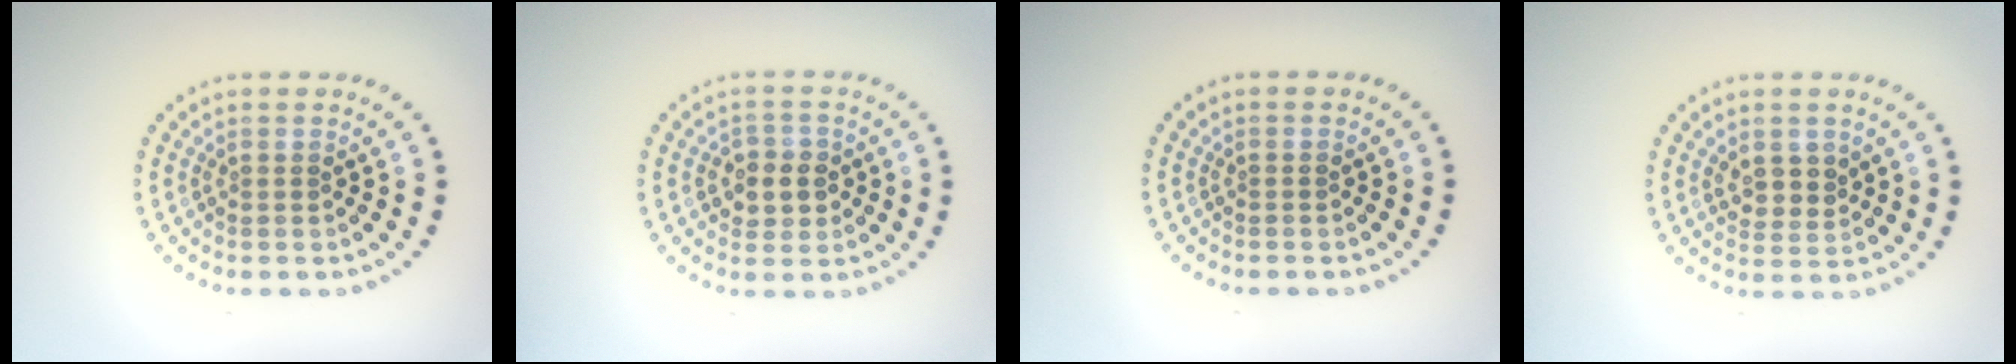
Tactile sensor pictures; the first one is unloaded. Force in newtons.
{"total": 2.8, "press": 2.7, "slide": 0.8}
{"total": 0.0}
{"total": 2.3, "press": 2.1, "slide": 0.9}